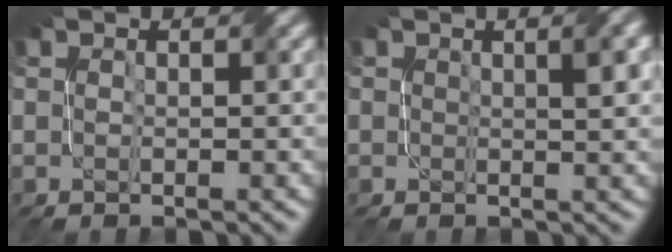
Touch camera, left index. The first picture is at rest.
{"total": 1.7, "force": [0.4, 0.4, 1.6], "torque": [-0.014, 0.008, 0.007]}